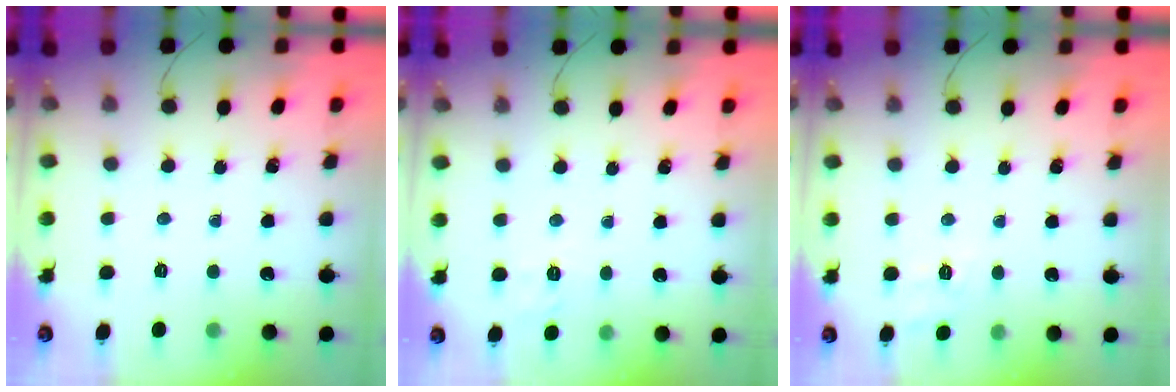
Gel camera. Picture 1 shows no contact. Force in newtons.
{"total": 1.9, "press": 0.8, "slide": 1.7}
{"total": 6.7, "press": 6.4, "slide": 2.0}